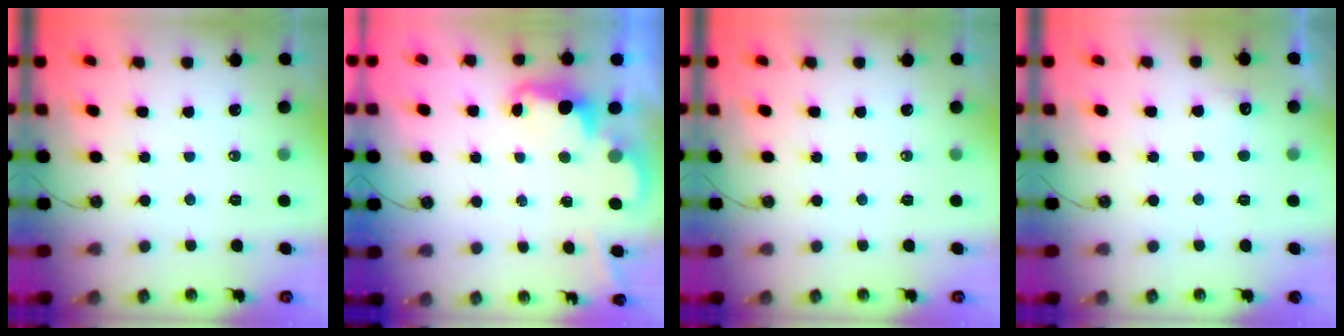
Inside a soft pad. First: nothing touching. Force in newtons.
{"total": 2.4, "press": 2.3, "slide": 0.5}
{"total": 0.0}
{"total": 5.2, "press": 5.0, "slide": 1.2}